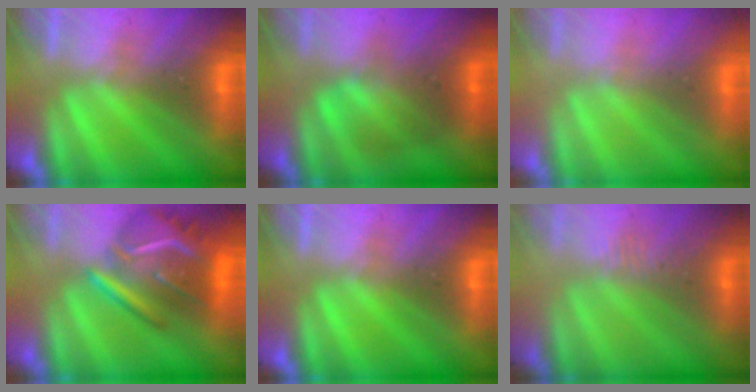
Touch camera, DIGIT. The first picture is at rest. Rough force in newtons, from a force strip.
{"total": 2.1}
{"total": 2.9}
{"total": 7.8}
{"total": 0.0}
{"total": 2.9}